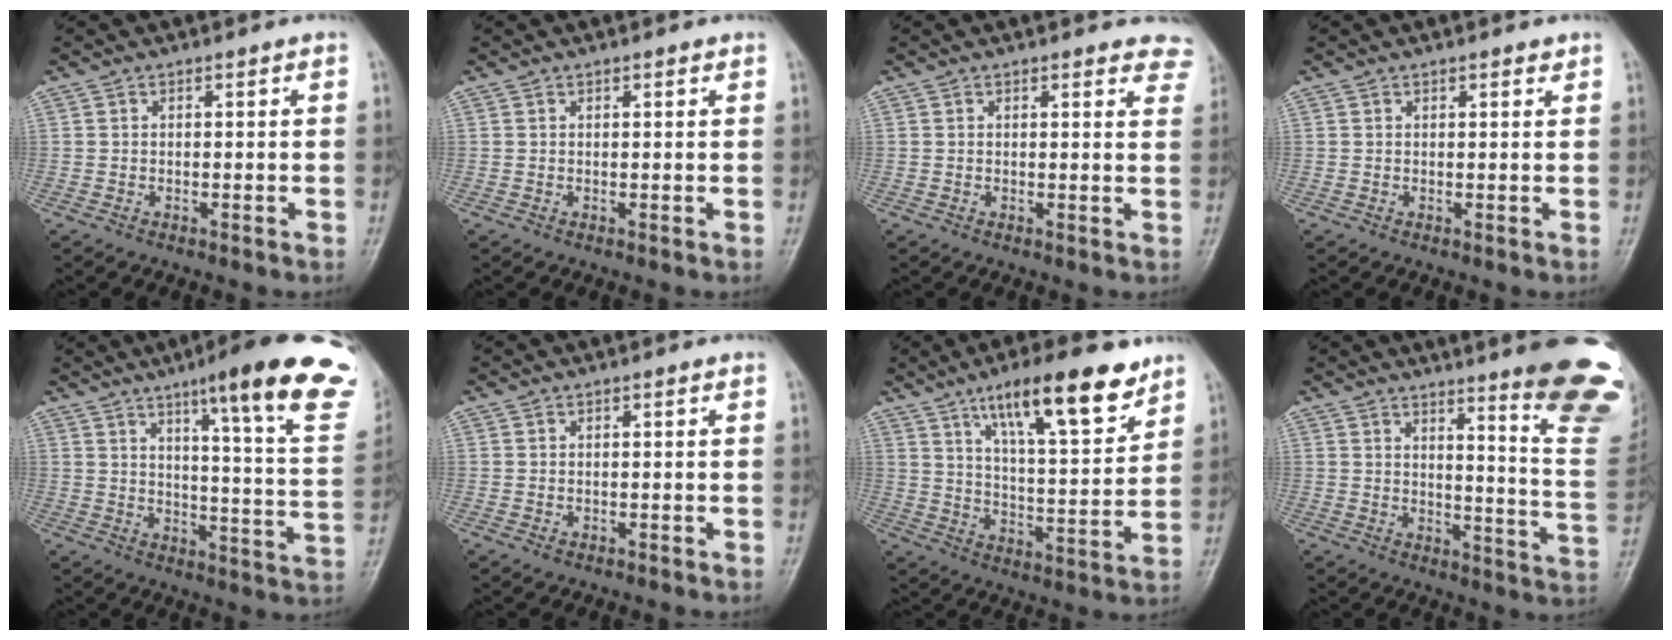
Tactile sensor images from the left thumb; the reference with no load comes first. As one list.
[{"total": 0.7, "force": [0.5, 0.3, 0.4], "torque": [-0.006, -0.001, 0.005]}, {"total": 5.5, "force": [4.7, 1.9, 2.0], "torque": [0.011, -0.018, 0.035]}, {"total": 1.1, "force": [0.8, 0.4, 0.6], "torque": [-0.006, -0.003, 0.009]}, {"total": 24.2, "force": [15.3, 3.4, 18.4], "torque": [-0.225, -0.066, 0.195]}, {"total": 0.7, "force": [0.0, 0.6, 0.5], "torque": [-0.005, -0.001, 0.003]}, {"total": 17.3, "force": [11.0, 4.7, 12.6], "torque": [-0.172, -0.053, 0.182]}, {"total": 21.2, "force": [14.8, 2.5, 15.0], "torque": [-0.165, -0.118, 0.176]}]